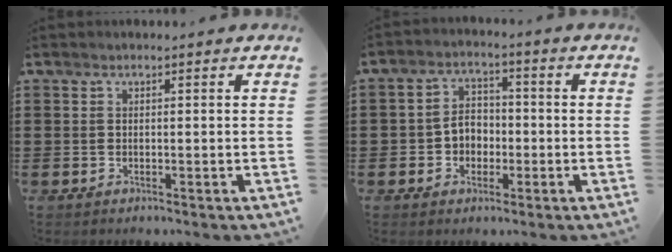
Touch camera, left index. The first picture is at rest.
{"total": 4.0, "force": [-1.2, 3.3, 2.1], "torque": [-0.047, 0.009, -0.027]}